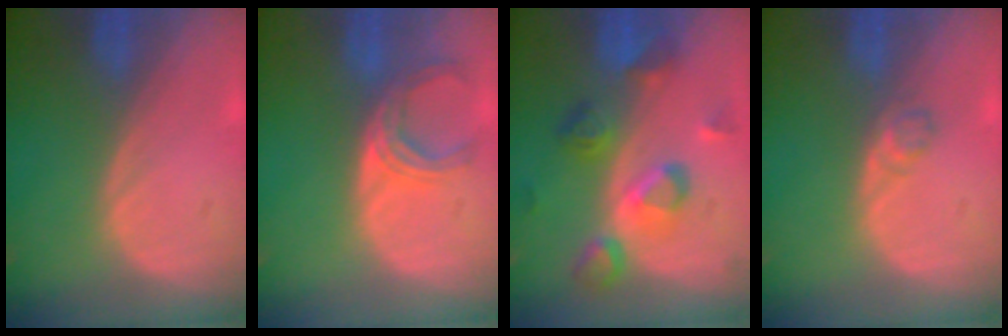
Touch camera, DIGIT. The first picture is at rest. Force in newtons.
{"total": 4.9, "press": 4.8, "slide": 1.1}
{"total": 7.4, "press": 7.4, "slide": 0.8}
{"total": 1.6, "press": 1.6, "slide": 0.2}